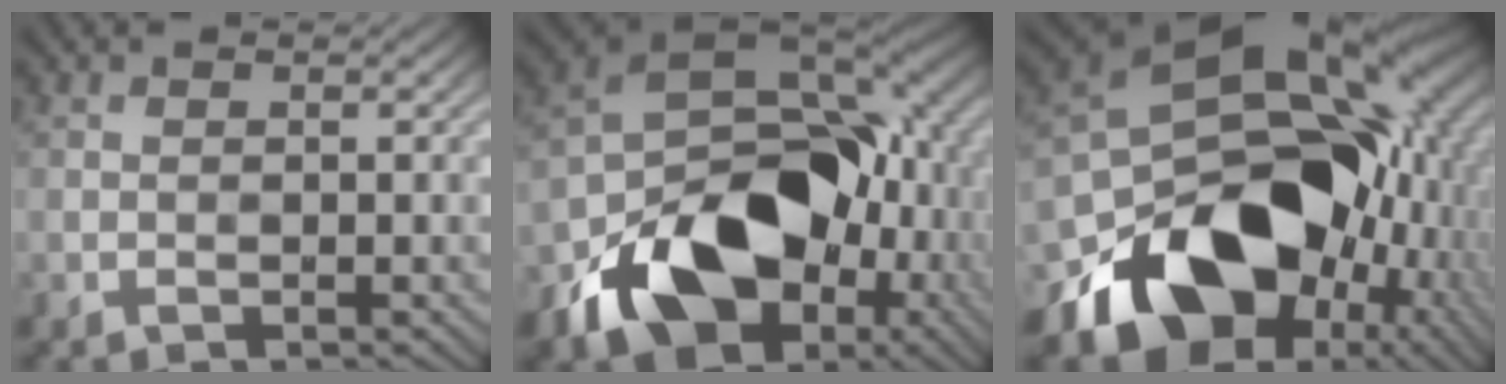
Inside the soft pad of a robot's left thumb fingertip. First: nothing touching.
{"total": 18.1, "force": [-5.9, 12.2, 11.9], "torque": [-0.232, -0.039, -0.091]}
{"total": 20.3, "force": [-3.3, 14.9, 13.5], "torque": [-0.268, -0.037, -0.039]}